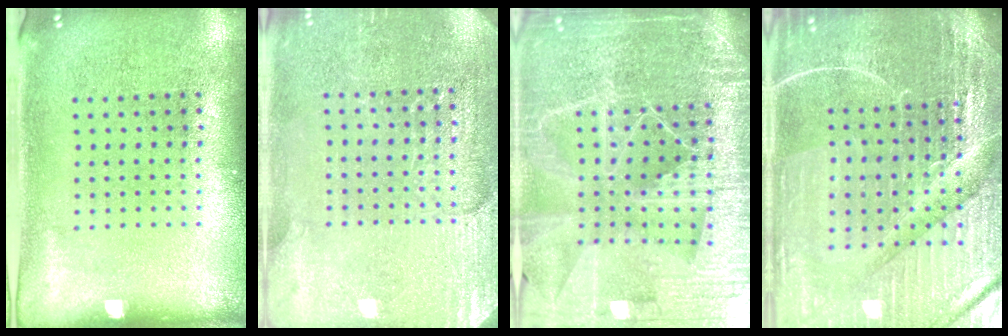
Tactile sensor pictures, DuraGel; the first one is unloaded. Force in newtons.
{"total": 2.9, "press": 2.8, "slide": 0.3}
{"total": 5.7, "press": 5.0, "slide": 2.8}
{"total": 5.2, "press": 4.9, "slide": 1.8}